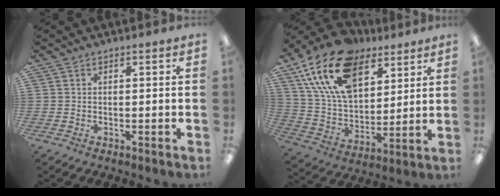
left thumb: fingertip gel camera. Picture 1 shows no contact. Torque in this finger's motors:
{"motor_torque": [2.47, 2.47, 1.39, -1.38, 0.20]}